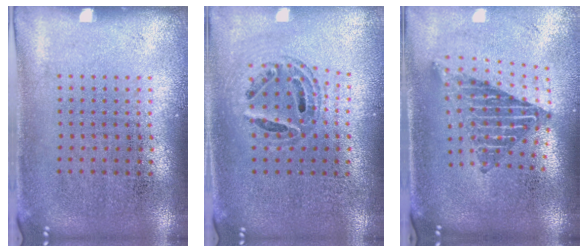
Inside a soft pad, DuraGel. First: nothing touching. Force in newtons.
{"total": 0.6, "press": 0.6, "slide": 0.2}
{"total": 2.1, "press": 1.6, "slide": 1.4}